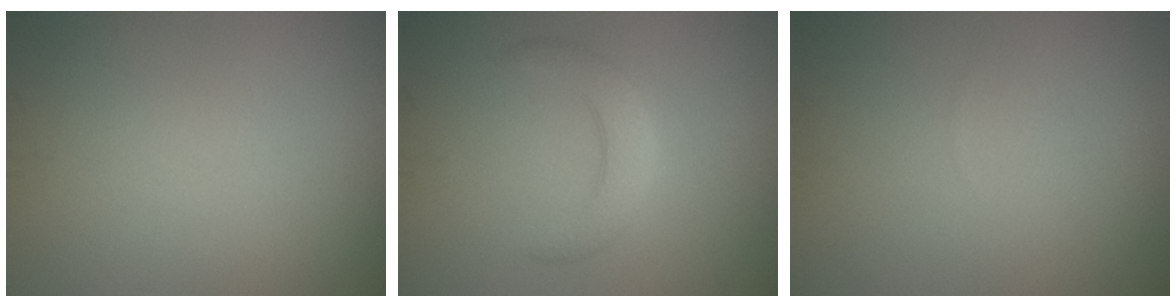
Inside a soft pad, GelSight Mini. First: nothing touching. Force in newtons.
{"total": 3.0, "press": 3.0, "slide": 0.2}
{"total": 0.0}